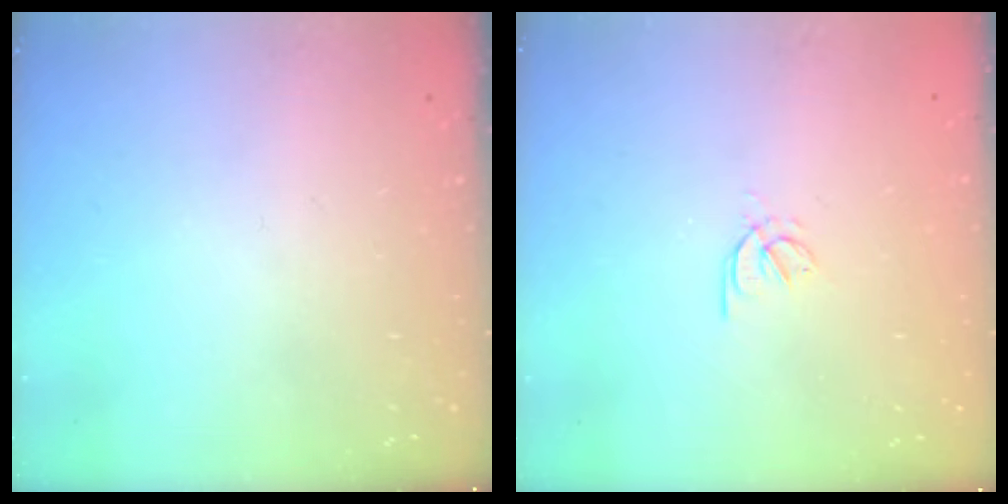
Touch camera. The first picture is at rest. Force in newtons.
{"total": 2.3, "press": 2.3, "slide": 0.6}